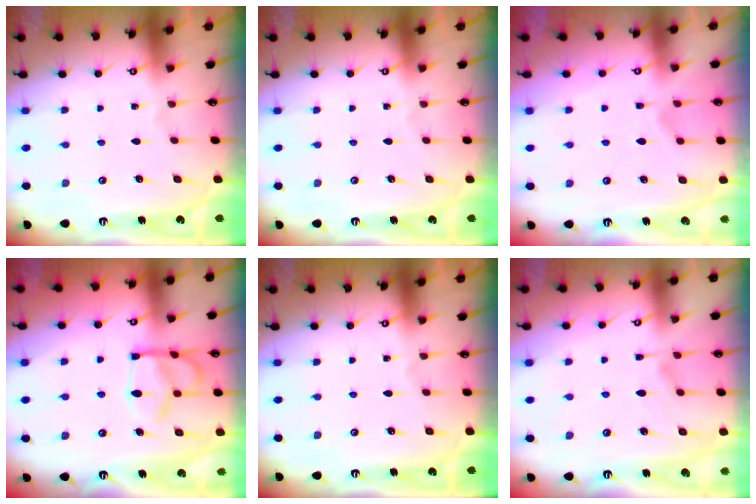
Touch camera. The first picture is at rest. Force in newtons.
{"total": 0.0}
{"total": 1.9, "press": 1.3, "slide": 1.3}
{"total": 12.1, "press": 12.0, "slide": 1.2}
{"total": 0.0}
{"total": 1.3, "press": 0.3, "slide": 1.3}